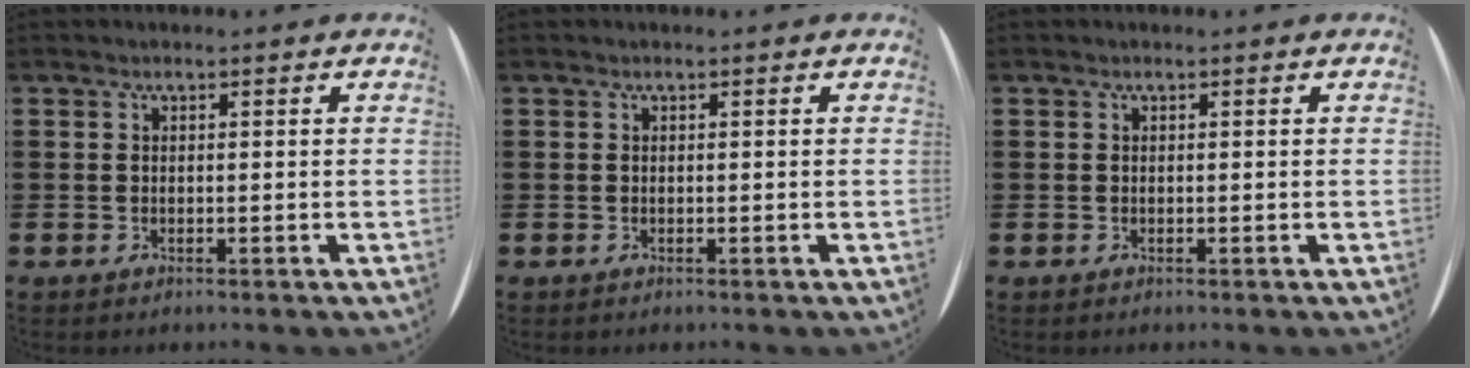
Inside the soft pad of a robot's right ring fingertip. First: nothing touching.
{"total": 0.0}
{"total": 0.0}